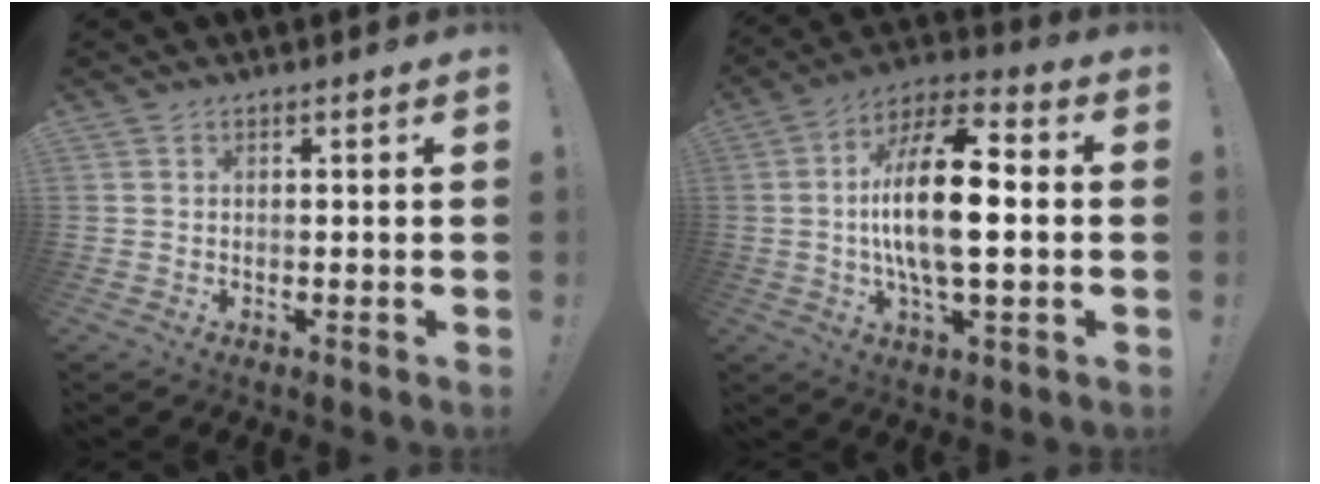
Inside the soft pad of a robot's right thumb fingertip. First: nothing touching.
{"total": 18.4, "force": [-0.8, 7.0, 17.0], "torque": [-0.320, 0.001, -0.024]}